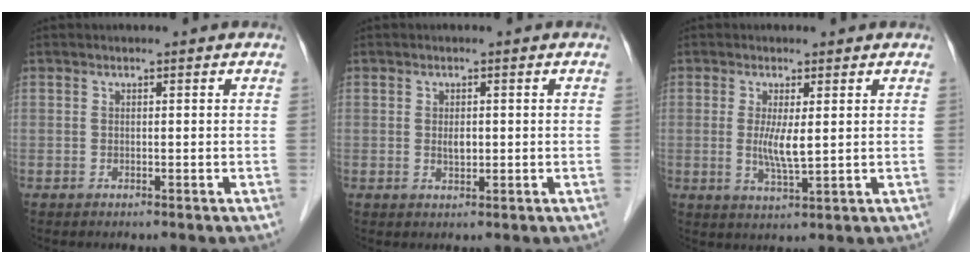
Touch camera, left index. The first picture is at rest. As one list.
[{"total": 1.8, "force": [0.1, 0.9, 1.5], "torque": [-0.028, -0.001, 0.003]}, {"total": 4.3, "force": [0.5, 0.5, 4.2], "torque": [-0.086, -0.010, 0.012]}]